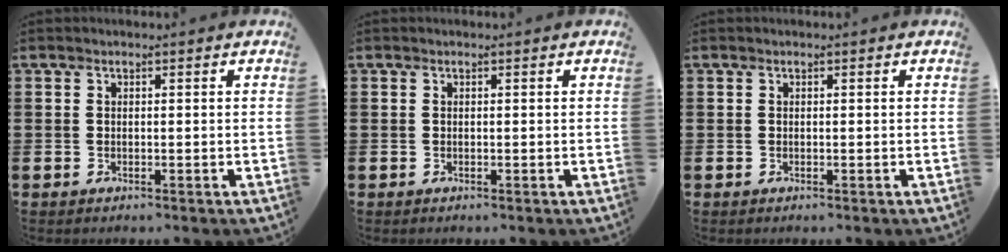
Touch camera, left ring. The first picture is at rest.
{"total": 0.0}
{"total": 0.0}